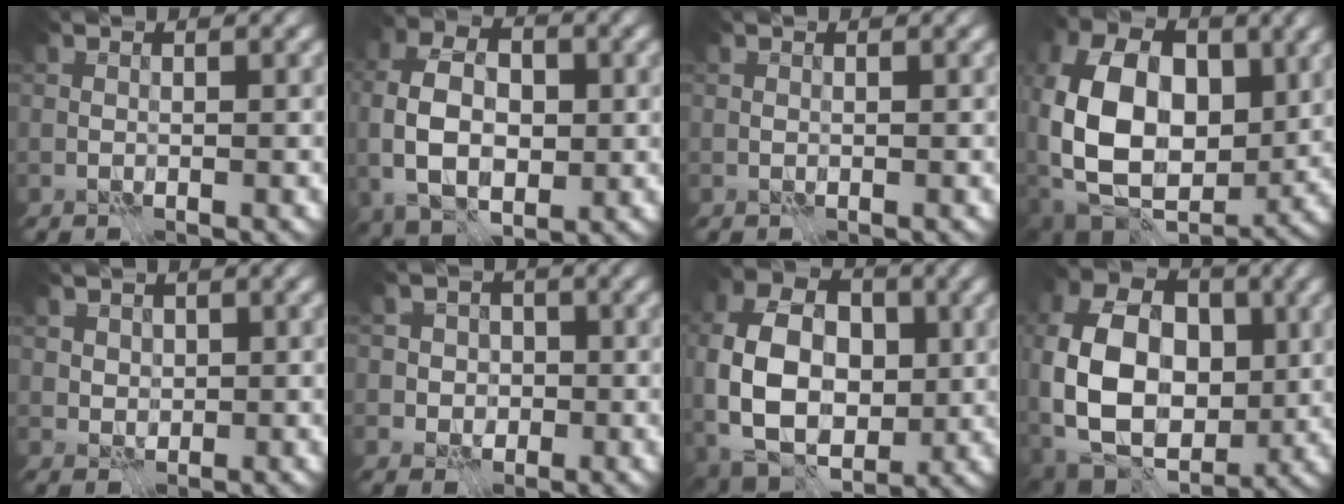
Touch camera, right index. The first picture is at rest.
{"total": 7.7, "force": [-0.3, 4.9, 5.9], "torque": [-0.114, 0.007, -0.013]}
{"total": 0.0}
{"total": 13.9, "force": [0.2, 9.7, 10.0], "torque": [-0.195, -0.007, 0.009]}
{"total": 2.3, "force": [1.2, 1.7, 0.9], "torque": [-0.017, 0.004, 0.024]}
{"total": 3.5, "force": [-0.1, 3.3, 1.1], "torque": [0.010, 0.022, -0.021]}
{"total": 11.1, "force": [-0.4, 7.8, 7.9], "torque": [-0.160, 0.005, -0.012]}
{"total": 12.4, "force": [-0.3, 8.8, 8.8], "torque": [-0.180, 0.003, -0.013]}